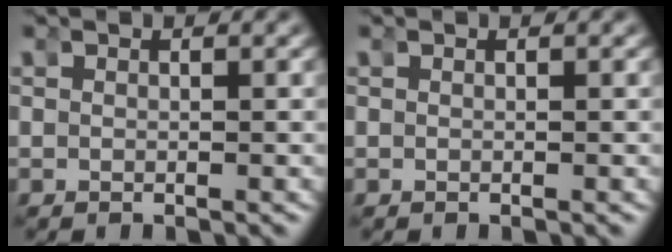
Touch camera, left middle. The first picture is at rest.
{"total": 0.0}